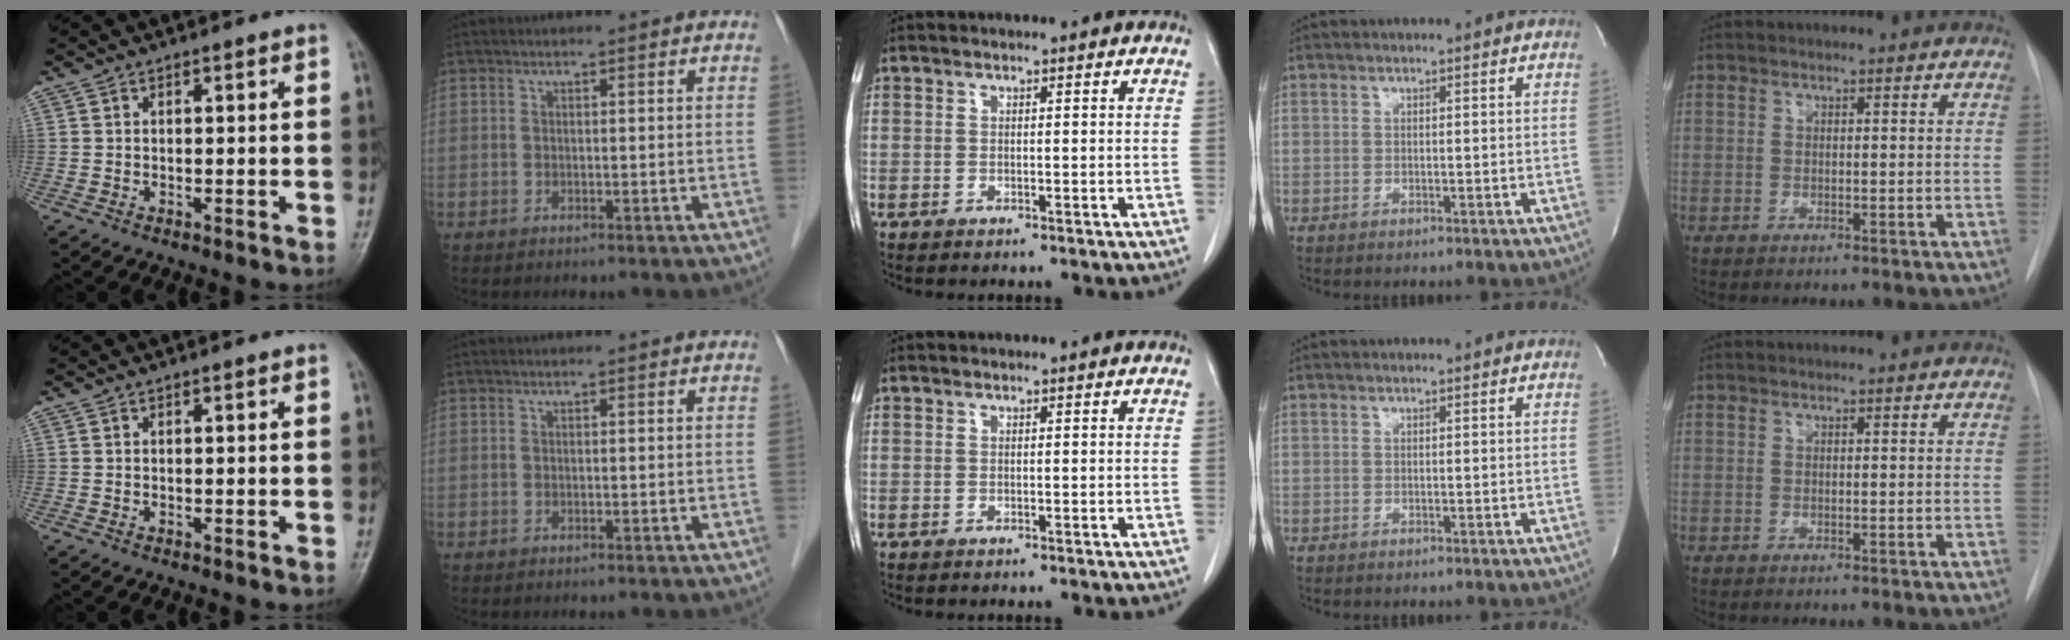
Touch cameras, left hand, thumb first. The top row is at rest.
{}